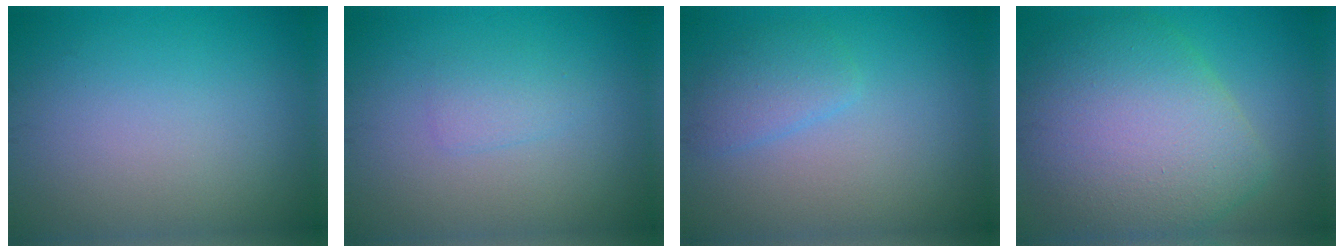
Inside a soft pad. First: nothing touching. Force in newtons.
{"total": 1.4, "press": 1.4, "slide": 0.1}
{"total": 2.2, "press": 2.1, "slide": 0.2}
{"total": 10.1, "press": 10.1, "slide": 0.5}